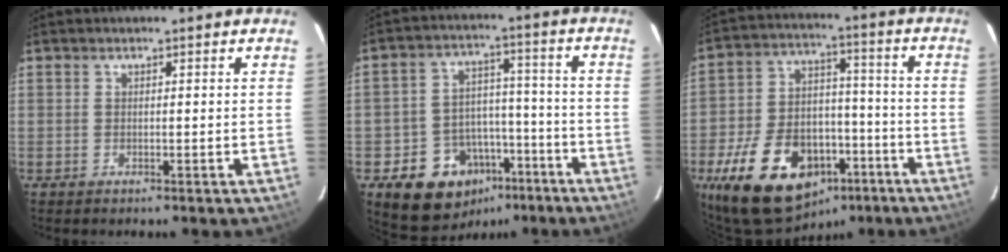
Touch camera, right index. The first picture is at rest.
{"total": 14.5, "force": [-8.1, 10.8, 5.2], "torque": [-0.113, 0.039, -0.097]}
{"total": 21.2, "force": [-12.0, 12.8, 11.9], "torque": [-0.242, 0.022, -0.173]}